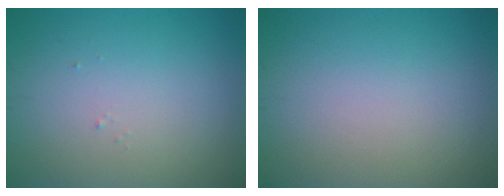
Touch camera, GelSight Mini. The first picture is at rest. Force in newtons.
{"total": 0.0}